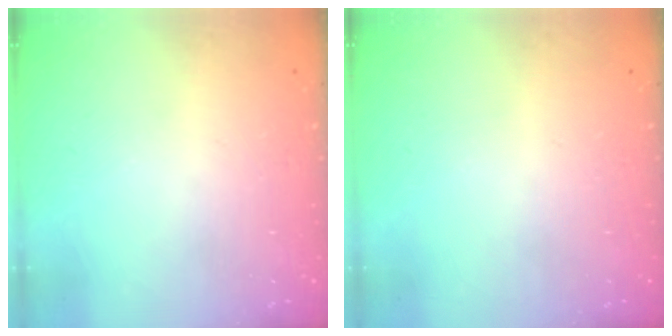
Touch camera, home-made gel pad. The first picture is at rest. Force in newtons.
{"total": 0.0}